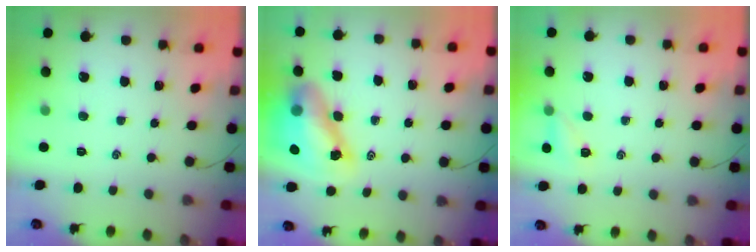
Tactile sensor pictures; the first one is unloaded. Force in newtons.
{"total": 14.6, "press": 14.0, "slide": 4.0}
{"total": 4.0, "press": 3.9, "slide": 1.0}